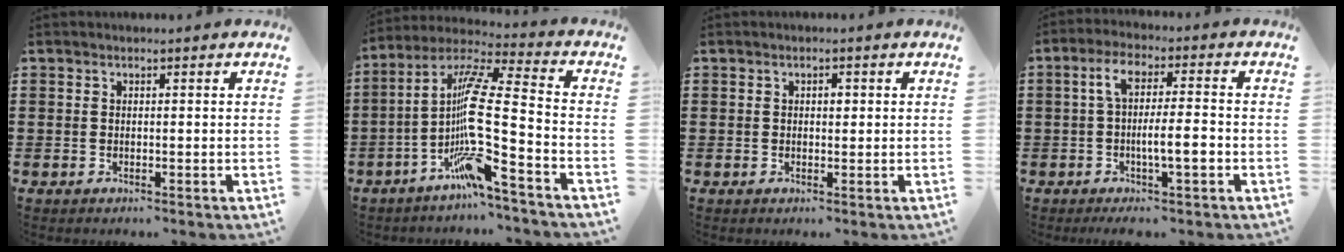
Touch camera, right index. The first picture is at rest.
{"total": 12.1, "force": [-5.2, 0.1, 10.9], "torque": [-0.245, -0.038, -0.118]}
{"total": 1.0, "force": [0.2, 0.6, 0.8], "torque": [-0.009, 0.000, 0.002]}
{"total": 7.5, "force": [-1.6, 1.9, 7.1], "torque": [-0.122, 0.009, -0.031]}